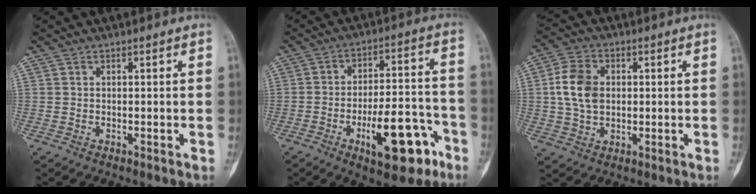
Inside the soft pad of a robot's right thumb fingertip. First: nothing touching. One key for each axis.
{"total": 15.9, "fx": -7.4, "fy": 6.3, "fz": 12.6, "tx": -0.166, "ty": 0.047, "tz": -0.105}
{"total": 8.8, "fx": 0.8, "fy": 6.4, "fz": 6.1, "tx": -0.109, "ty": 0.008, "tz": 0.015}